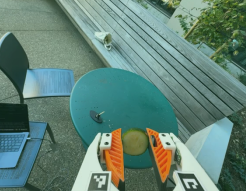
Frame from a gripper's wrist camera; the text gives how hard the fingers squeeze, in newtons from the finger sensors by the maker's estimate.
{"total": 11.9, "left": 12.5, "right": 11.2}